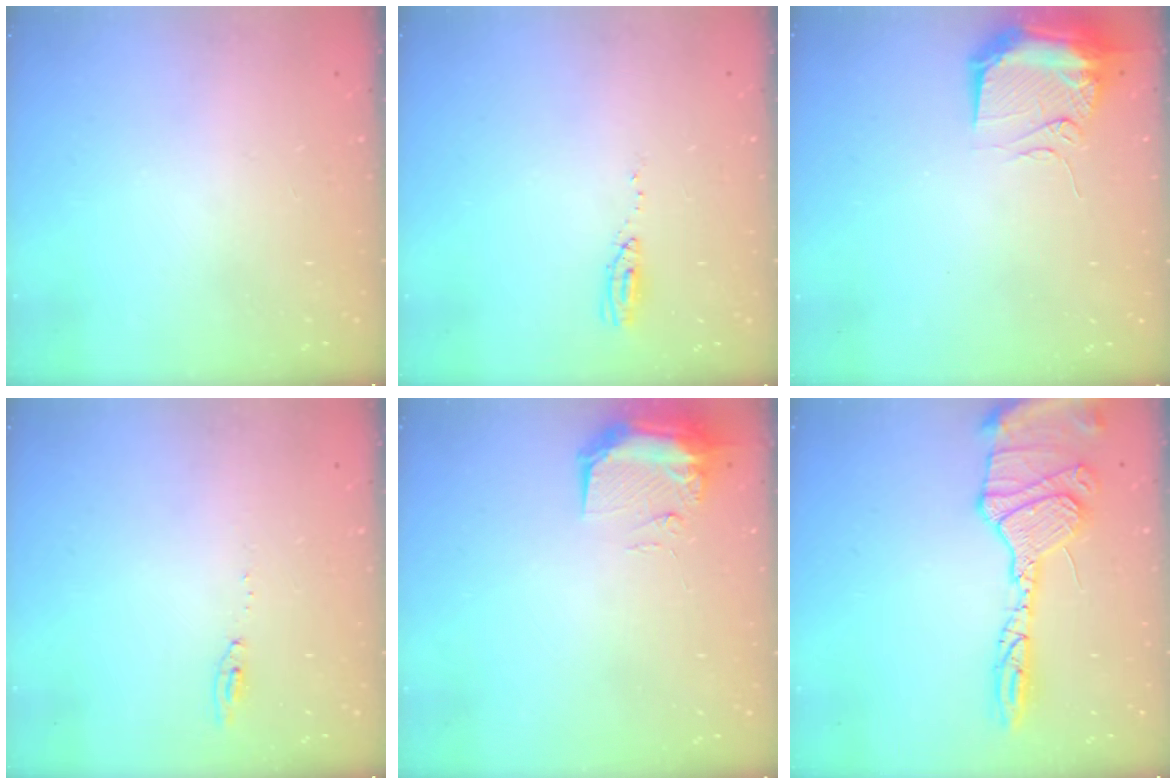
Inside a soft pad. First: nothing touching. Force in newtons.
{"total": 3.9, "press": 3.7, "slide": 1.2}
{"total": 14.7, "press": 10.7, "slide": 10.1}
{"total": 5.2, "press": 5.2, "slide": 0.5}
{"total": 11.0, "press": 9.6, "slide": 5.4}
{"total": 17.9, "press": 17.7, "slide": 2.5}